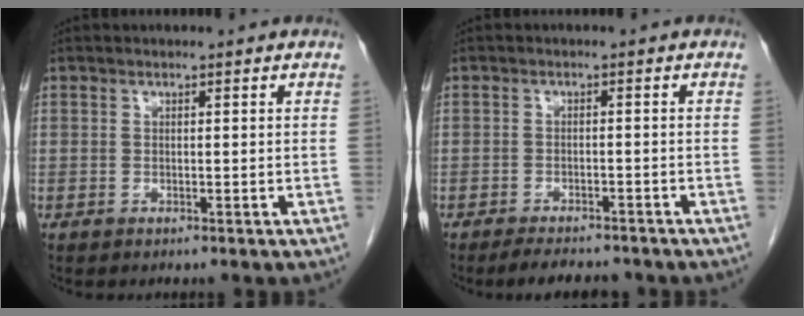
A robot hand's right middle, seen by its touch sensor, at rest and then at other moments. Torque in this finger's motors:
{"motor_torque": [0.93, -0.52, 0.11, 0.02]}